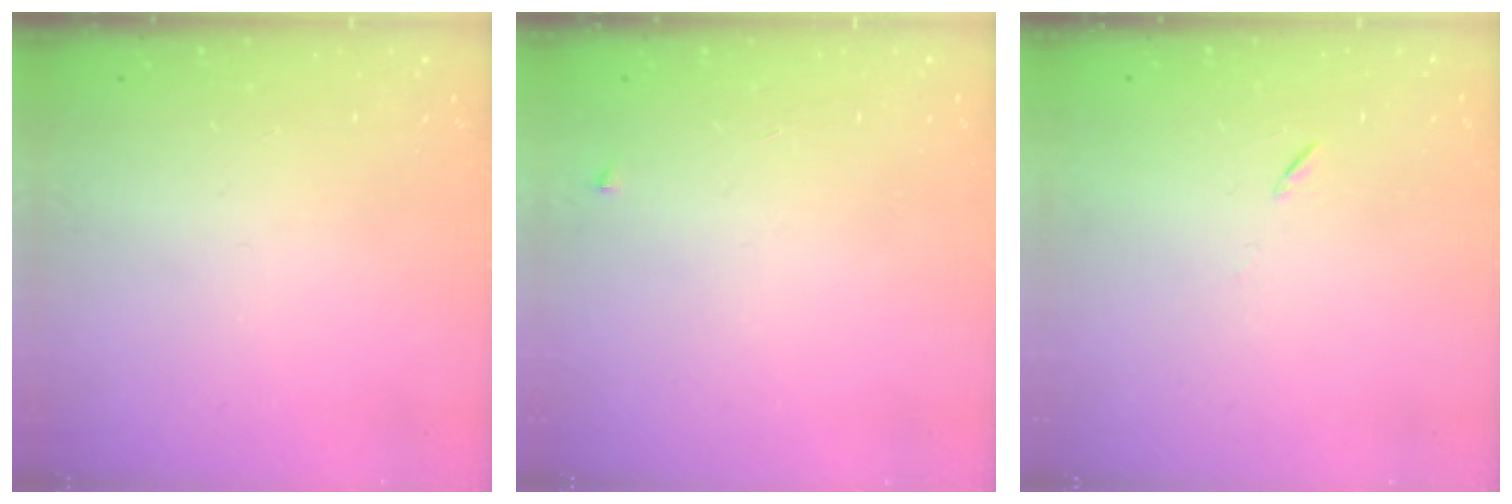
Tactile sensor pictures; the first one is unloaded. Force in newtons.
{"total": 2.5, "press": 2.4, "slide": 0.4}
{"total": 5.8, "press": 5.4, "slide": 2.1}